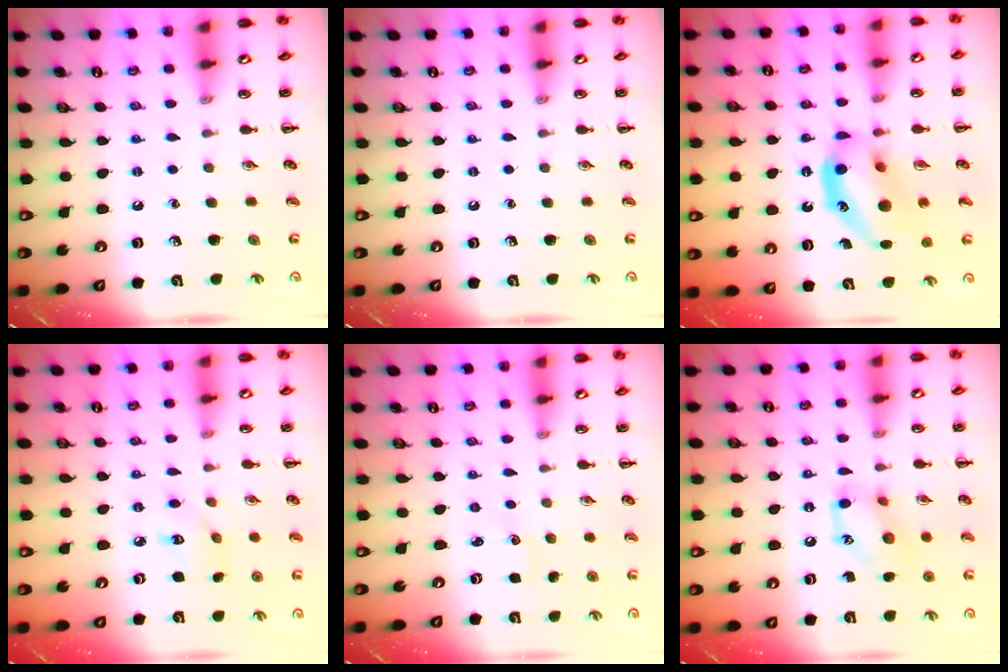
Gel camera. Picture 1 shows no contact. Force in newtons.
{"total": 0.0}
{"total": 13.4, "press": 13.0, "slide": 3.3}
{"total": 3.7, "press": 3.6, "slide": 0.6}
{"total": 1.4, "press": 1.3, "slide": 0.4}
{"total": 12.4, "press": 12.4, "slide": 0.8}